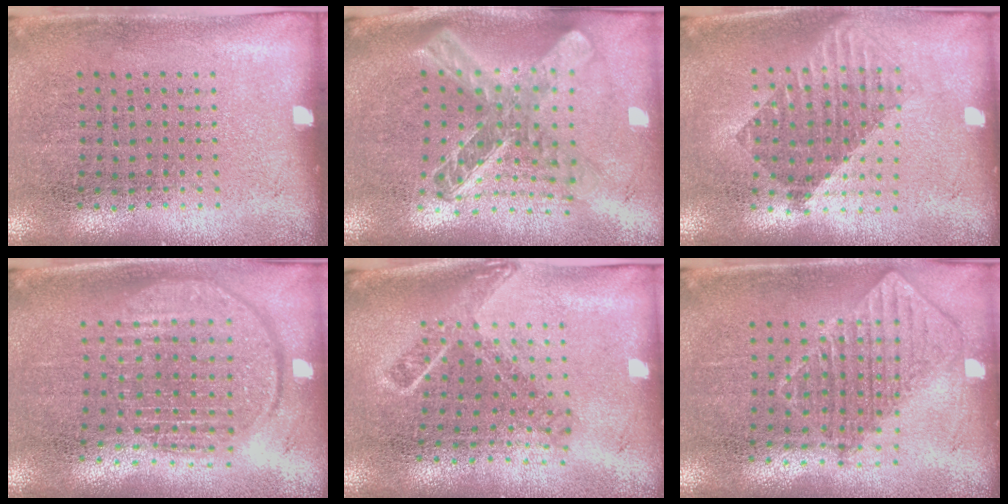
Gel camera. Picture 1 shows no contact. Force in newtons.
{"total": 2.5, "press": 2.0, "slide": 1.6}
{"total": 1.7, "press": 1.4, "slide": 0.9}
{"total": 1.9, "press": 1.7, "slide": 1.0}
{"total": 1.7, "press": 1.2, "slide": 1.2}
{"total": 0.8, "press": 0.8, "slide": 0.0}